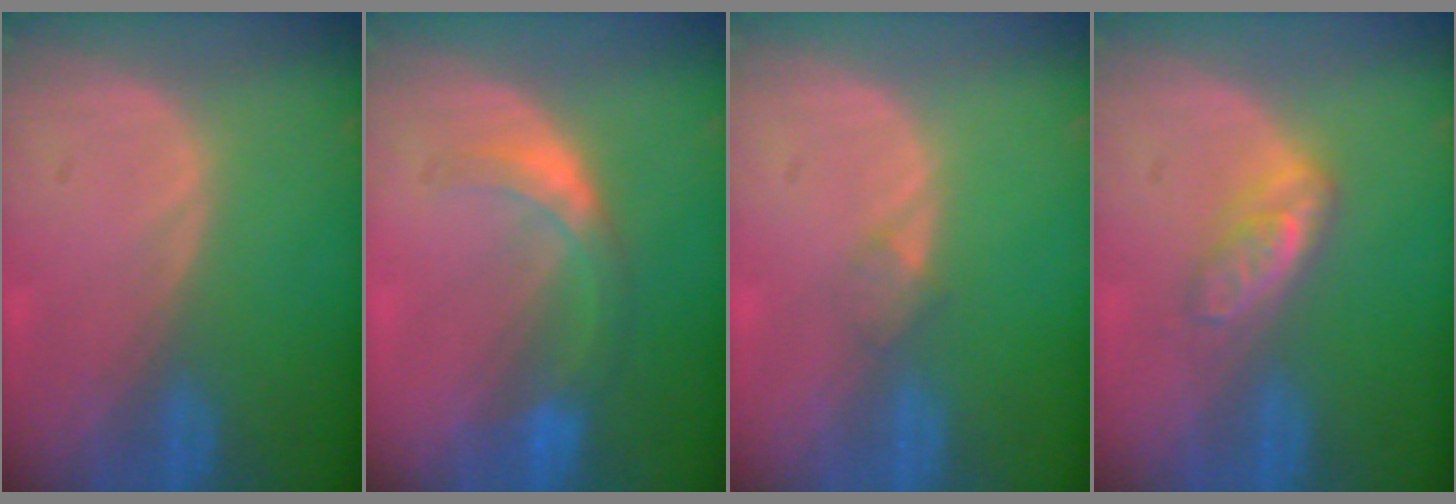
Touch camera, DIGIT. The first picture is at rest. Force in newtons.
{"total": 5.8, "press": 5.1, "slide": 2.7}
{"total": 1.4, "press": 1.4, "slide": 0.1}
{"total": 4.8, "press": 4.2, "slide": 2.4}